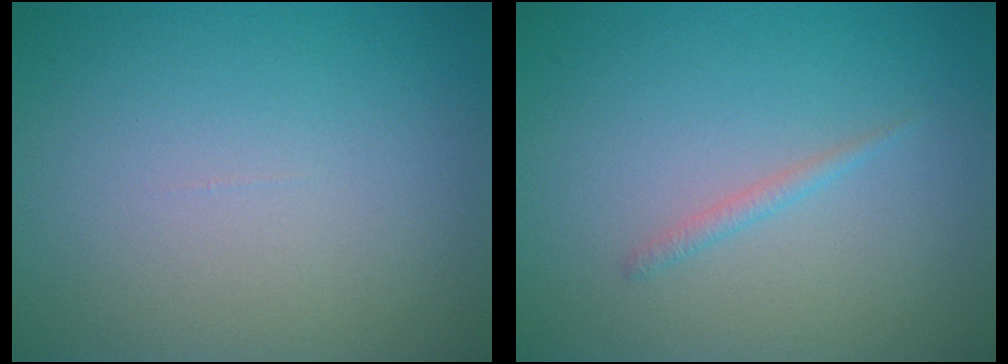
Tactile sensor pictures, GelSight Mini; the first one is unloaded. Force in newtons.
{"total": 0.8, "press": 0.8, "slide": 0.0}